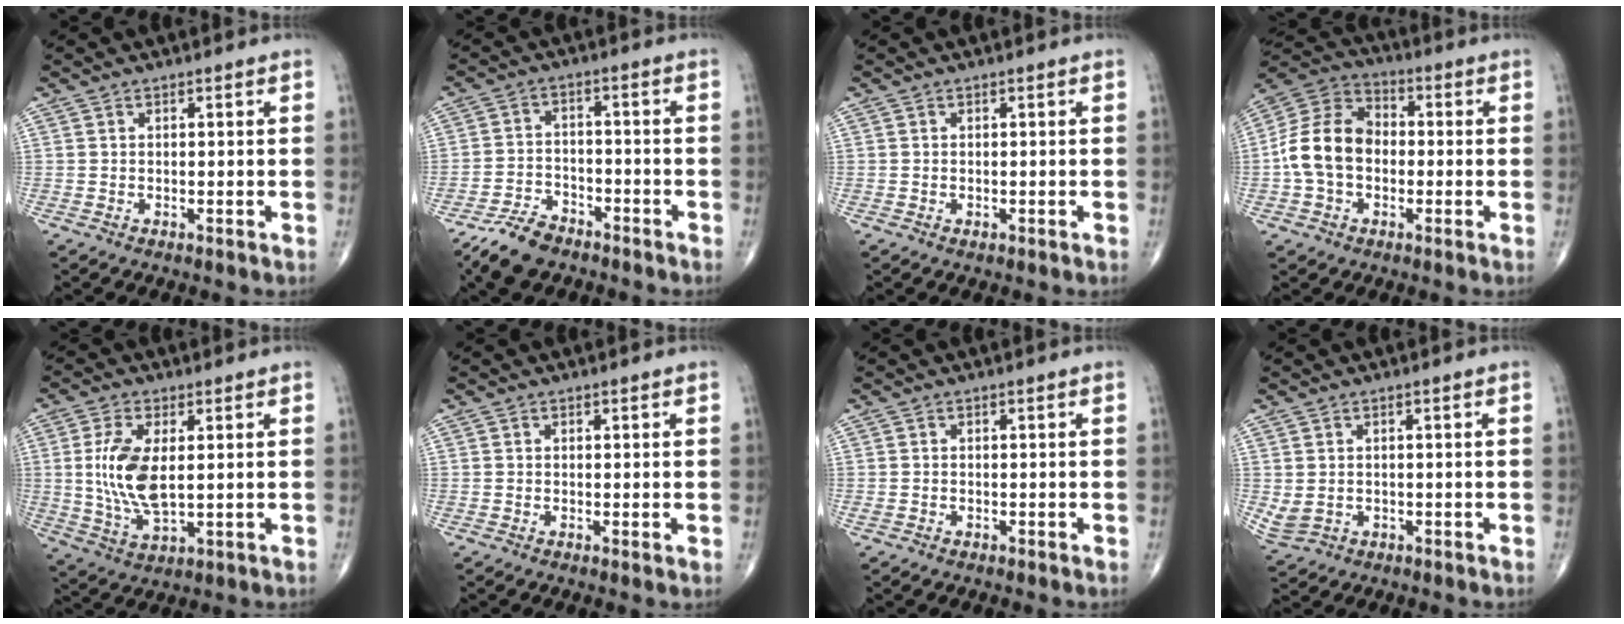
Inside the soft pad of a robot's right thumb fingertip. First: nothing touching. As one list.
[{"total": 7.8, "force": [-6.0, 3.8, 3.3], "torque": [-0.057, 0.024, -0.115]}, {"total": 0.5, "force": [-0.2, 0.4, 0.3], "torque": [-0.006, -0.001, -0.002]}, {"total": 12.9, "force": [-1.3, 9.5, 8.6], "torque": [-0.154, 0.040, -0.036]}, {"total": 11.0, "force": [1.2, 5.1, 9.7], "torque": [-0.202, -0.013, 0.031]}, {"total": 0.6, "force": [0.0, 0.2, 0.6], "torque": [-0.012, -0.003, -0.002]}, {"total": 0.6, "force": [-0.3, 0.5, 0.2], "torque": [-0.009, 0.000, -0.006]}, {"total": 3.1, "force": [0.0, 2.5, 1.9], "torque": [-0.049, -0.002, 0.011]}]